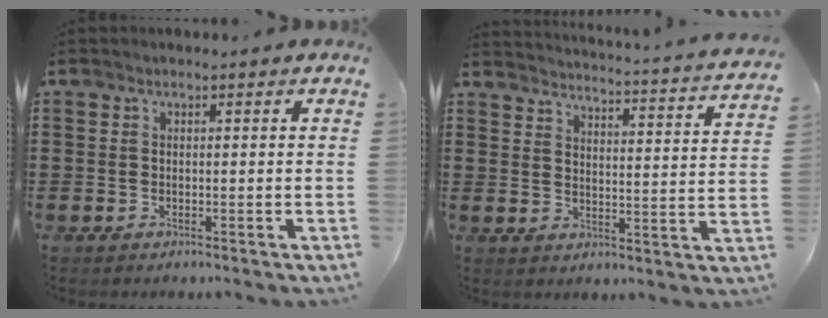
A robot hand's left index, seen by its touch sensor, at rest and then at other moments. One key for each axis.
{"total": 2.9, "fx": 2.7, "fy": -0.8, "fz": 0.6, "tx": -0.022, "ty": -0.037, "tz": 0.036}